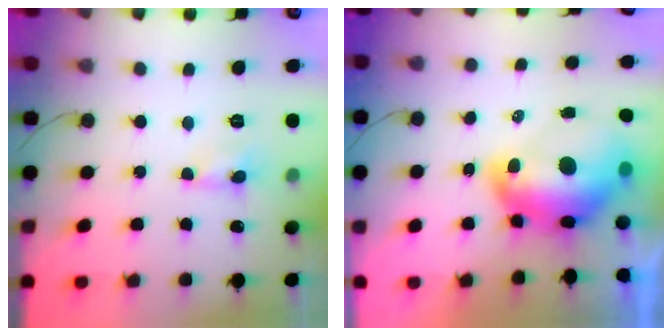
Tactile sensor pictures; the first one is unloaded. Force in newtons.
{"total": 18.0, "press": 18.0, "slide": 1.5}